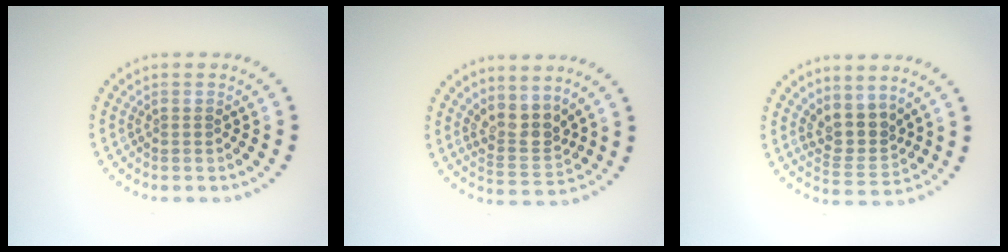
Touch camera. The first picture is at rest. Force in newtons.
{"total": 3.1, "press": 2.4, "slide": 1.9}
{"total": 3.3, "press": 2.5, "slide": 2.1}